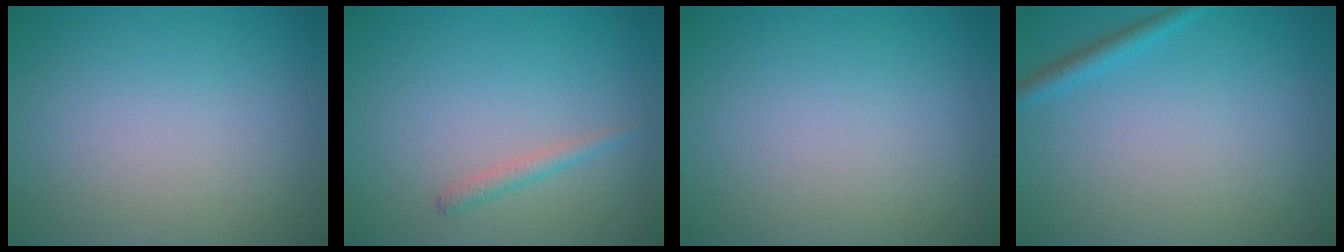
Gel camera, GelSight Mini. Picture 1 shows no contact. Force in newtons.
{"total": 1.1, "press": 1.1, "slide": 0.0}
{"total": 0.0}
{"total": 1.3, "press": 1.3, "slide": 0.1}